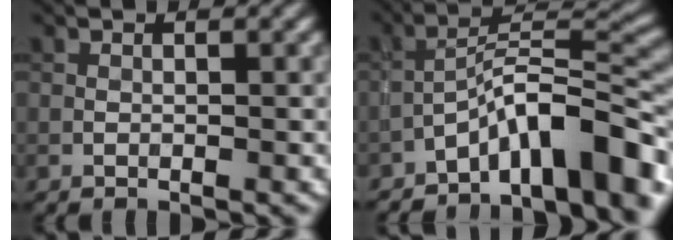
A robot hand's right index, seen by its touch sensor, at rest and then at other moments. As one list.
[{"total": 9.8, "force": [-6.2, 2.7, 7.0], "torque": [-0.096, 0.022, -0.110]}]